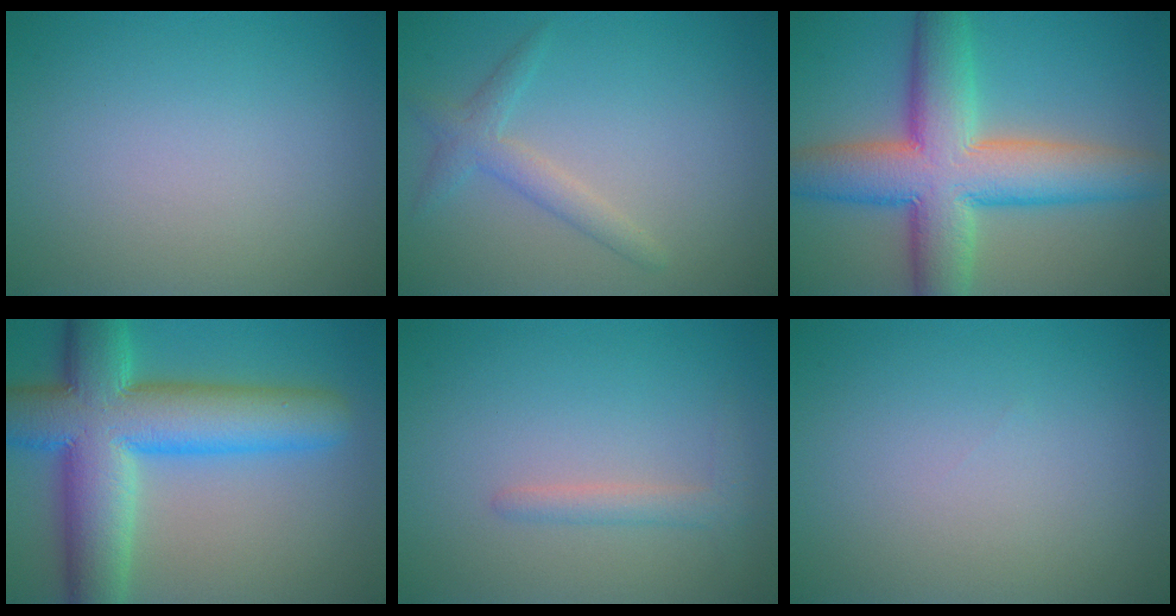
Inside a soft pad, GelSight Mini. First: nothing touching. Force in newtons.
{"total": 2.2, "press": 2.2, "slide": 0.1}
{"total": 11.2, "press": 11.1, "slide": 0.8}
{"total": 12.5, "press": 12.5, "slide": 0.5}
{"total": 1.5, "press": 1.5, "slide": 0.2}
{"total": 0.0}